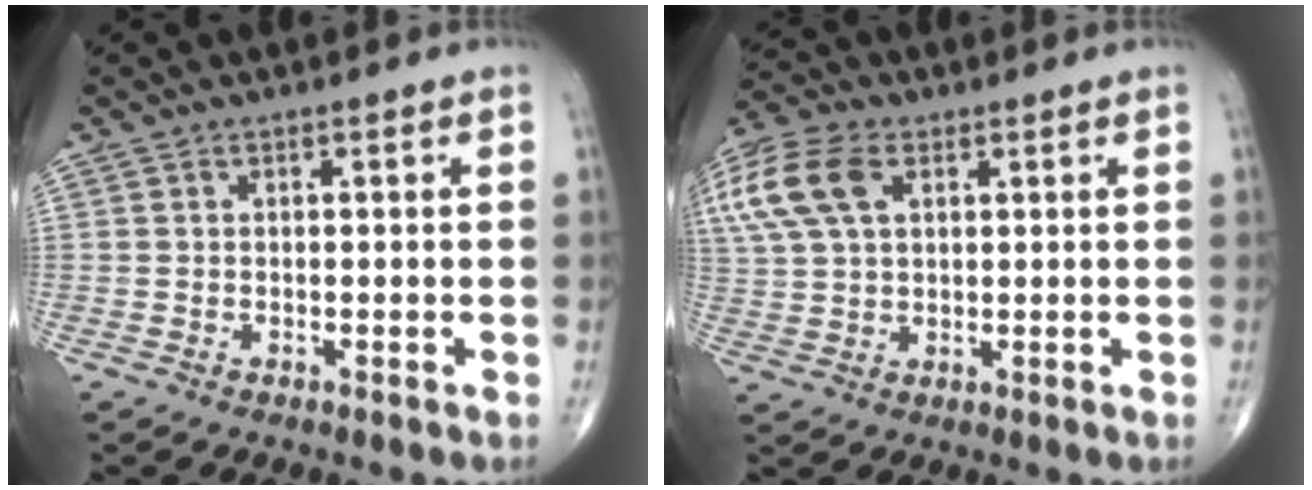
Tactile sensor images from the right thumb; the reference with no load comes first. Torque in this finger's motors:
{"motor_torque": [0.08, 1.64, 0.80, 0.17, 0.12]}